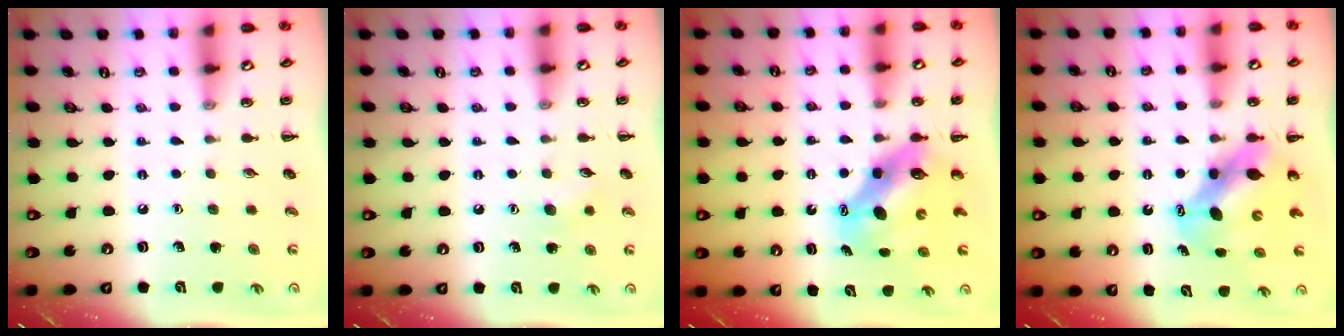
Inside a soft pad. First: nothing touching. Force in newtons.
{"total": 5.7, "press": 5.5, "slide": 1.6}
{"total": 7.7, "press": 7.5, "slide": 1.9}
{"total": 6.7, "press": 6.5, "slide": 1.3}